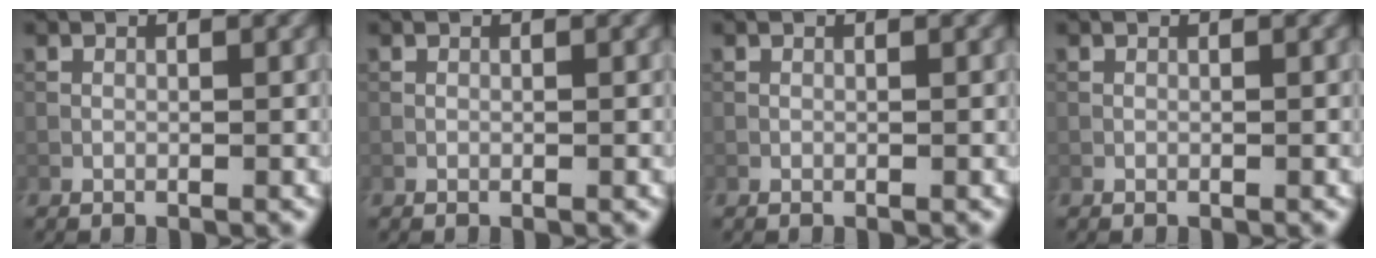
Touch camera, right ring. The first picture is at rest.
{"total": 0.0}
{"total": 0.0}
{"total": 0.0}